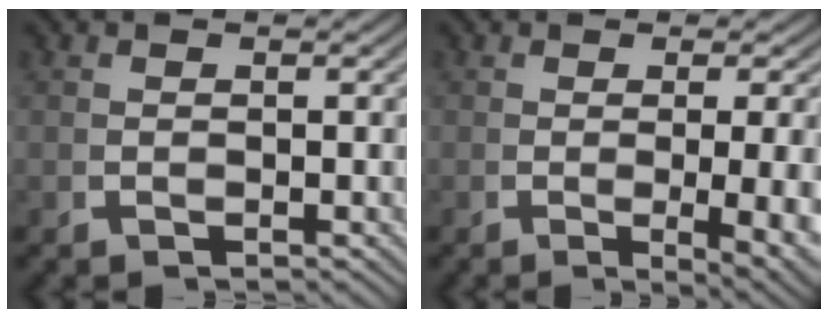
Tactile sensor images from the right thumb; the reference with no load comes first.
{"total": 5.7, "force": [-1.5, 1.8, 5.2], "torque": [-0.078, -0.014, -0.015]}